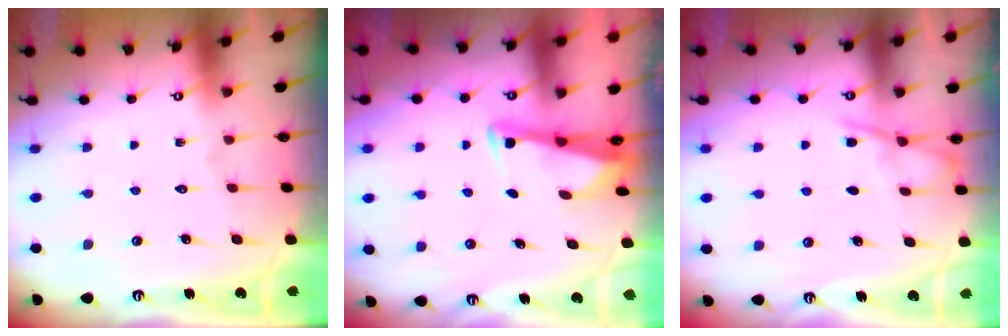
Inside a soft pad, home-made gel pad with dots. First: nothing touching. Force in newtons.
{"total": 2.9, "press": 2.9, "slide": 0.4}
{"total": 4.7, "press": 4.7, "slide": 0.5}